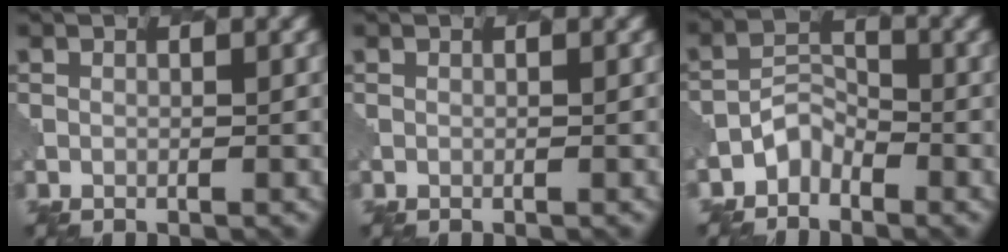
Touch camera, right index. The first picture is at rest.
{"total": 0.0}
{"total": 2.3, "force": [-1.7, 1.4, 0.7], "torque": [-0.009, 0.010, -0.038]}